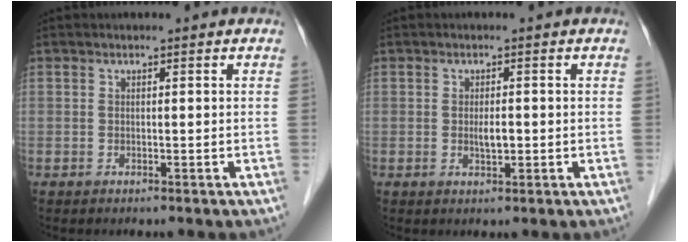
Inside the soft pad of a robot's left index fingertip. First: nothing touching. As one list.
[{"total": 1.9, "force": [-0.4, 0.6, 1.8], "torque": [-0.034, -0.004, -0.006]}]